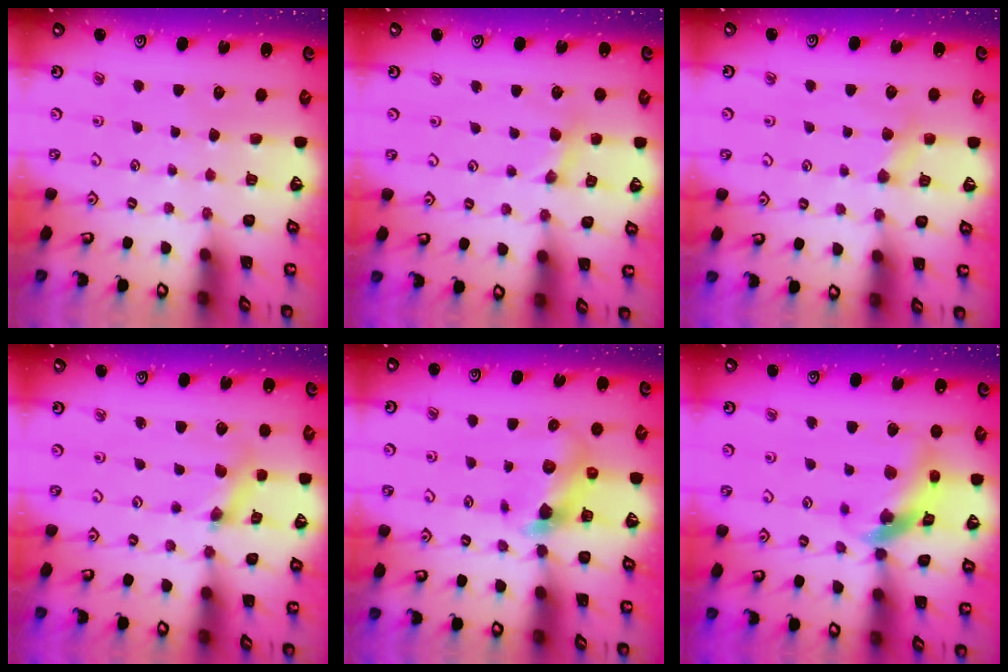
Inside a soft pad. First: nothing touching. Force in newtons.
{"total": 3.2, "press": 3.2, "slide": 0.5}
{"total": 2.9, "press": 2.8, "slide": 0.4}
{"total": 2.8, "press": 2.8, "slide": 0.4}
{"total": 6.2, "press": 6.1, "slide": 0.6}
{"total": 13.8, "press": 13.7, "slide": 1.6}